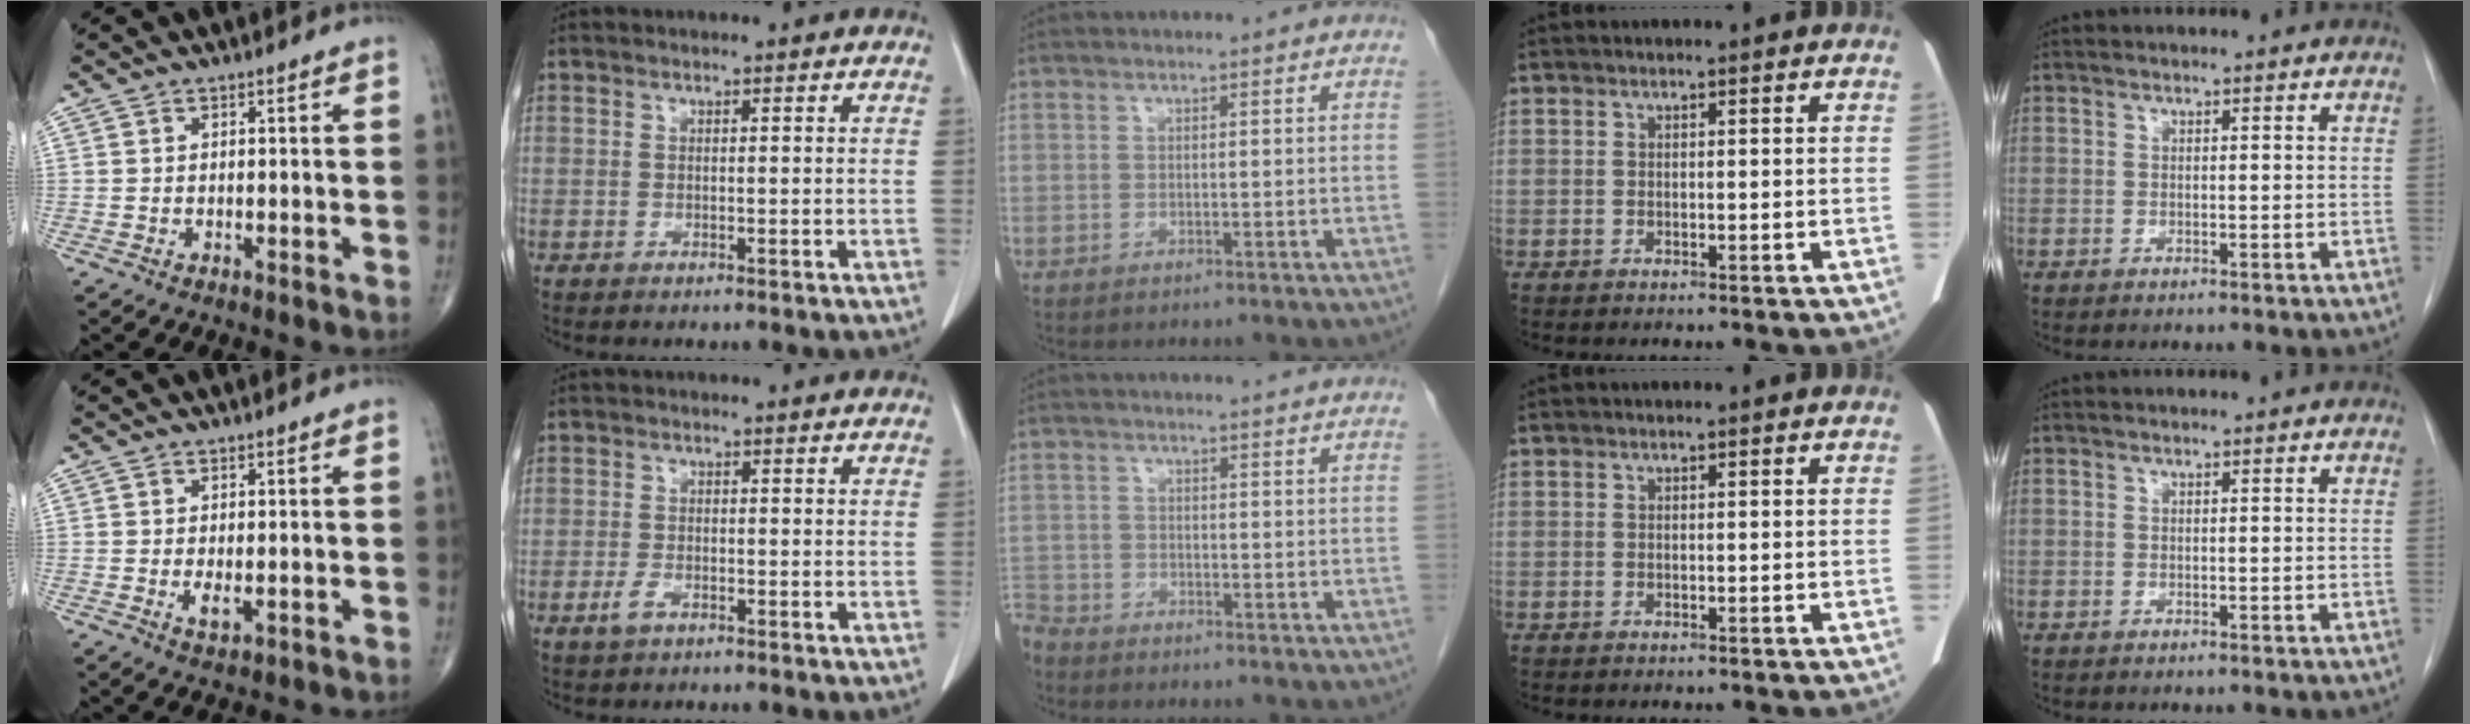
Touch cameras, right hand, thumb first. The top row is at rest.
{"thumb": {"total": 2.1, "force": [-0.3, 0.9, 1.9], "torque": [-0.036, -0.006, 0.000]}, "index": {"total": 2.2, "force": [-1.2, 1.0, 1.5], "torque": [-0.035, 0.000, -0.022]}, "middle": {"total": 3.1, "force": [-2.9, 0.9, 0.8], "torque": [-0.006, 0.001, -0.052]}}